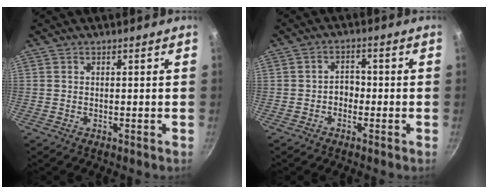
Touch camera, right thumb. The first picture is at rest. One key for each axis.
{"total": 3.0, "fx": -1.1, "fy": 2.3, "fz": 1.6, "tx": 0.000, "ty": 0.017, "tz": -0.021}